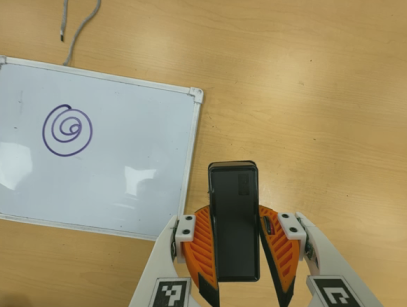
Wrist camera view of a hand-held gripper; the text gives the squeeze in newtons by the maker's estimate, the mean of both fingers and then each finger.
{"total": 7.5, "left": 6.3, "right": 8.7}